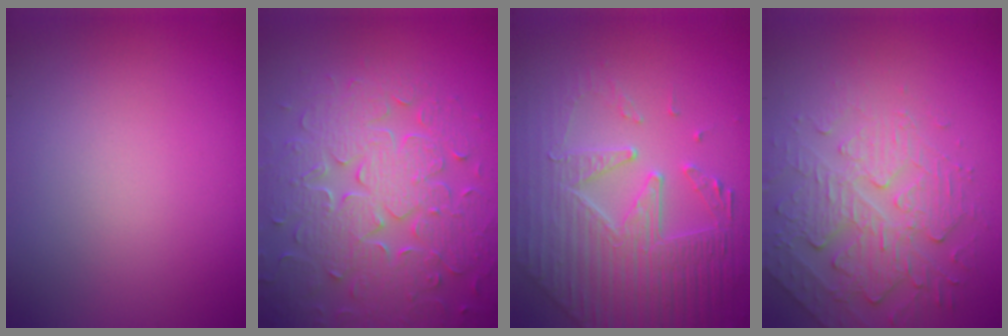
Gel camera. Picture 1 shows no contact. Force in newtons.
{"total": 8.3, "press": 6.0, "slide": 5.8}
{"total": 6.5, "press": 5.4, "slide": 3.6}
{"total": 4.8, "press": 3.6, "slide": 3.1}